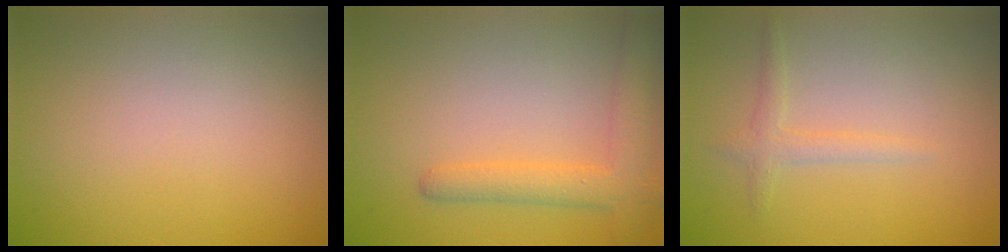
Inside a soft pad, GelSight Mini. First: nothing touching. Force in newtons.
{"total": 3.5, "press": 3.5, "slide": 0.2}
{"total": 1.5, "press": 1.4, "slide": 0.1}